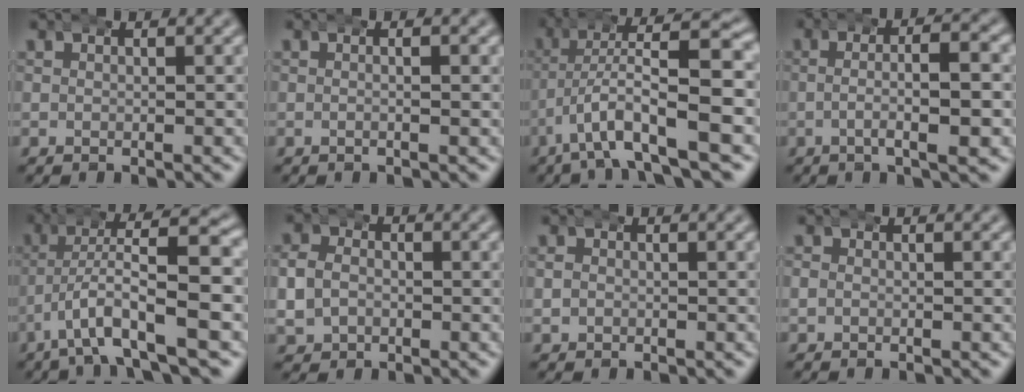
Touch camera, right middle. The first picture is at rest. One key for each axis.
{"total": 1.1, "fx": -0.2, "fy": 0.2, "fz": 1.0, "tx": -0.014, "ty": 0.006, "tz": -0.008}
{"total": 8.3, "fx": -1.6, "fy": 3.0, "fz": 7.6, "tx": -0.137, "ty": -0.002, "tz": -0.022}
{"total": 3.9, "fx": -0.5, "fy": 0.6, "fz": 3.9, "tx": -0.058, "ty": 0.005, "tz": -0.013}
{"total": 7.5, "fx": -1.7, "fy": 2.5, "fz": 6.9, "tx": -0.127, "ty": -0.002, "tz": -0.026}
{"total": 4.1, "fx": -0.2, "fy": 3.7, "fz": 1.7, "tx": -0.049, "ty": -0.008, "tz": -0.005}
{"total": 1.3, "fx": 0.0, "fy": 1.2, "fz": 0.4, "tx": -0.012, "ty": 0.004, "tz": -0.001}
{"total": 1.0, "fx": -0.1, "fy": 0.9, "fz": 0.3, "tx": -0.008, "ty": 0.006, "tz": -0.008}